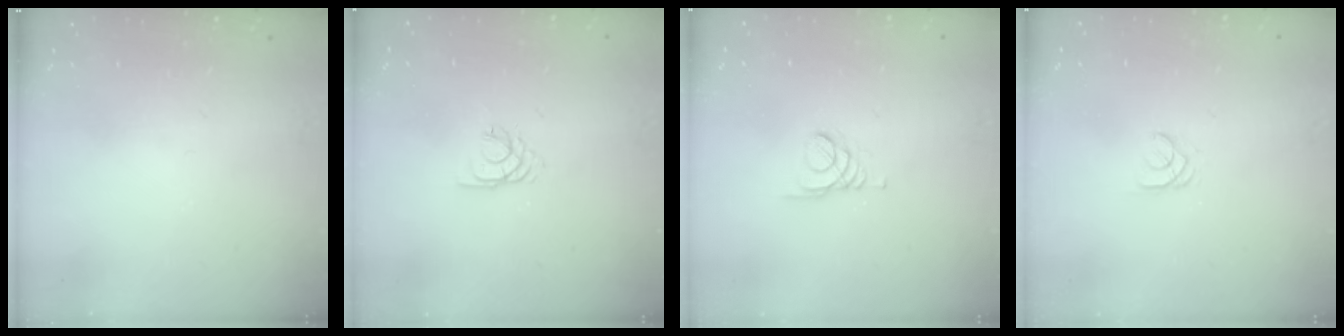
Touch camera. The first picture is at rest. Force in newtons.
{"total": 1.4, "press": 1.3, "slide": 0.3}
{"total": 1.6, "press": 1.5, "slide": 0.2}
{"total": 1.8, "press": 1.7, "slide": 0.2}